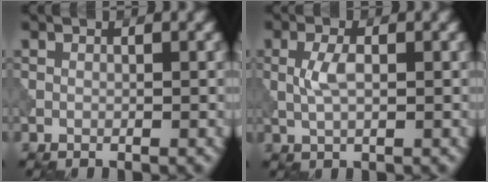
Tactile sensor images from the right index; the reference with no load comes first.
{"total": 2.4, "force": [0.1, 1.1, 2.1], "torque": [-0.051, 0.002, 0.001]}